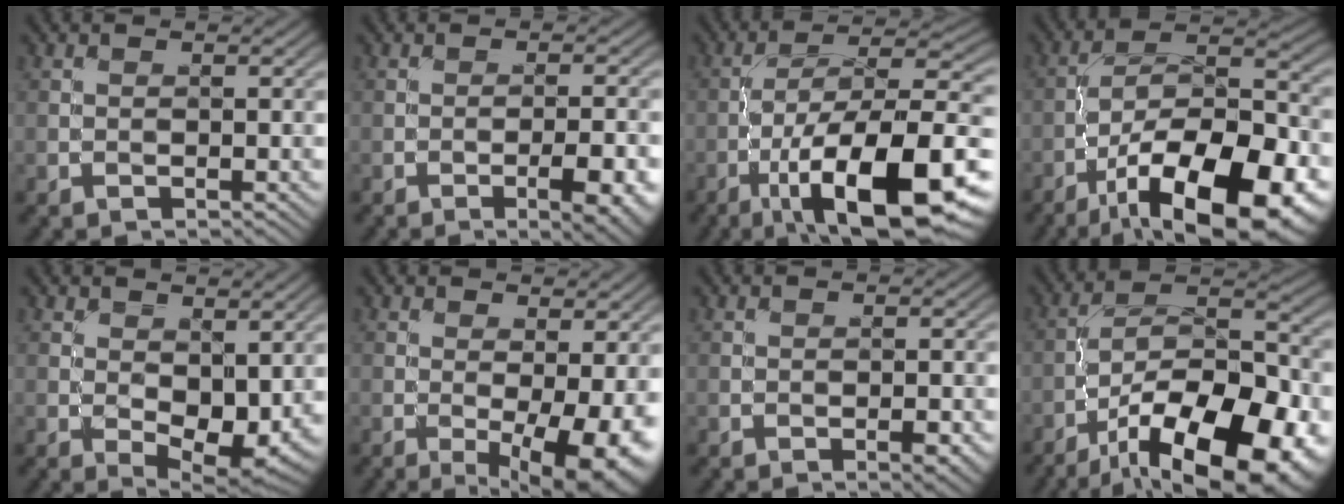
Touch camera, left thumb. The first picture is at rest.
{"total": 6.5, "force": [-3.0, 1.7, 5.5], "torque": [-0.081, 0.008, -0.031]}
{"total": 17.6, "force": [-7.9, 6.0, 14.5], "torque": [-0.220, -0.001, -0.138]}
{"total": 18.6, "force": [-10.3, 7.1, 13.8], "torque": [-0.217, -0.012, -0.170]}
{"total": 6.3, "force": [0.1, 3.5, 5.2], "torque": [-0.092, -0.015, 0.009]}
{"total": 8.3, "force": [-2.2, 2.3, 7.7], "torque": [-0.117, -0.013, -0.020]}
{"total": 2.2, "force": [-1.1, 0.7, 1.8], "torque": [-0.030, 0.001, -0.018]}
{"total": 19.5, "force": [-11.4, 7.9, 13.7], "torque": [-0.207, -0.023, -0.181]}